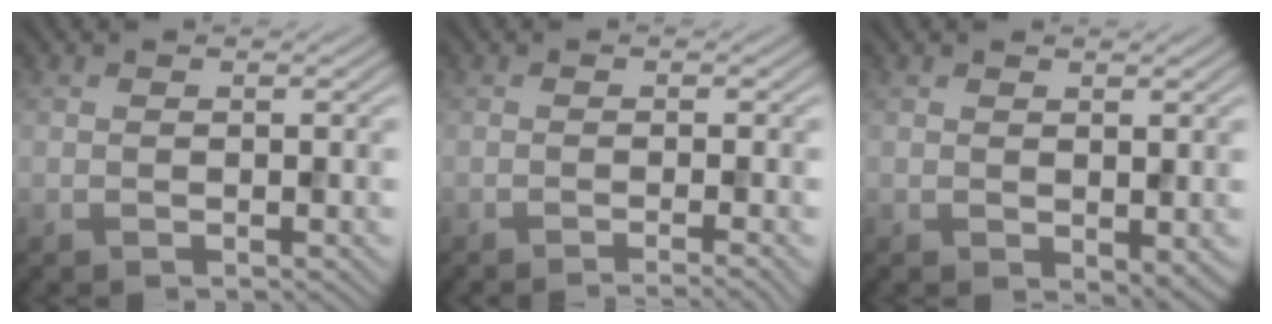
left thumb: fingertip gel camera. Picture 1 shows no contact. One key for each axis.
{"total": 2.4, "fx": -1.3, "fy": 0.4, "fz": 2.0, "tx": -0.020, "ty": 0.001, "tz": -0.029}
{"total": 1.8, "fx": 0.0, "fy": 1.1, "fz": 1.5, "tx": -0.023, "ty": -0.007, "tz": 0.005}